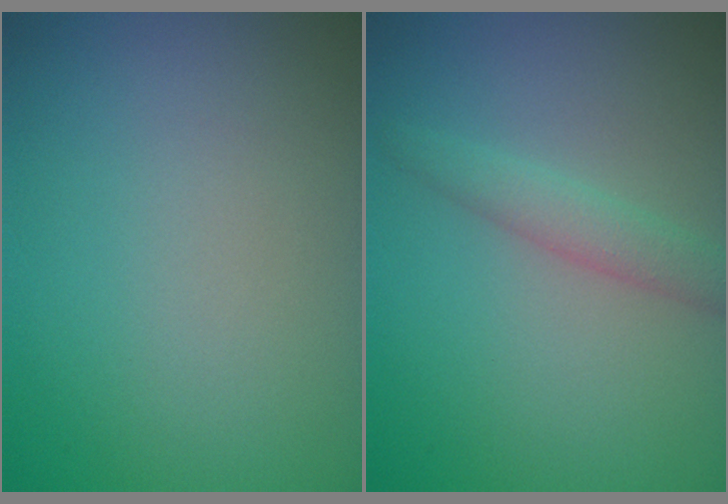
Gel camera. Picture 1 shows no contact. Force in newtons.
{"total": 2.0, "press": 2.0, "slide": 0.0}